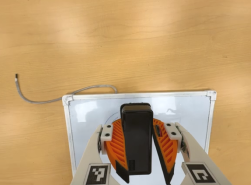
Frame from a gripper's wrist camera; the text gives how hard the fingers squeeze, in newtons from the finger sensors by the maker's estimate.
{"total": 10.3, "left": 9.1, "right": 11.4}